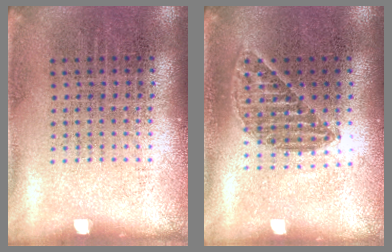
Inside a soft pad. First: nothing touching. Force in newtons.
{"total": 1.2, "press": 1.1, "slide": 0.5}